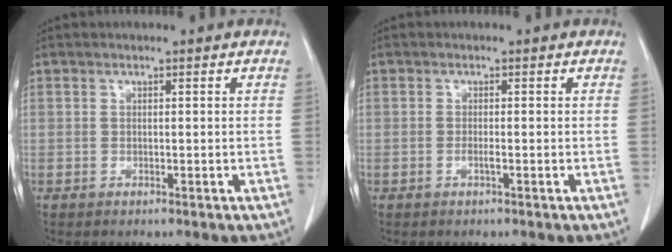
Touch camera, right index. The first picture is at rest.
{"total": 0.8, "force": [-0.3, -0.2, 0.7], "torque": [-0.015, -0.001, -0.006]}